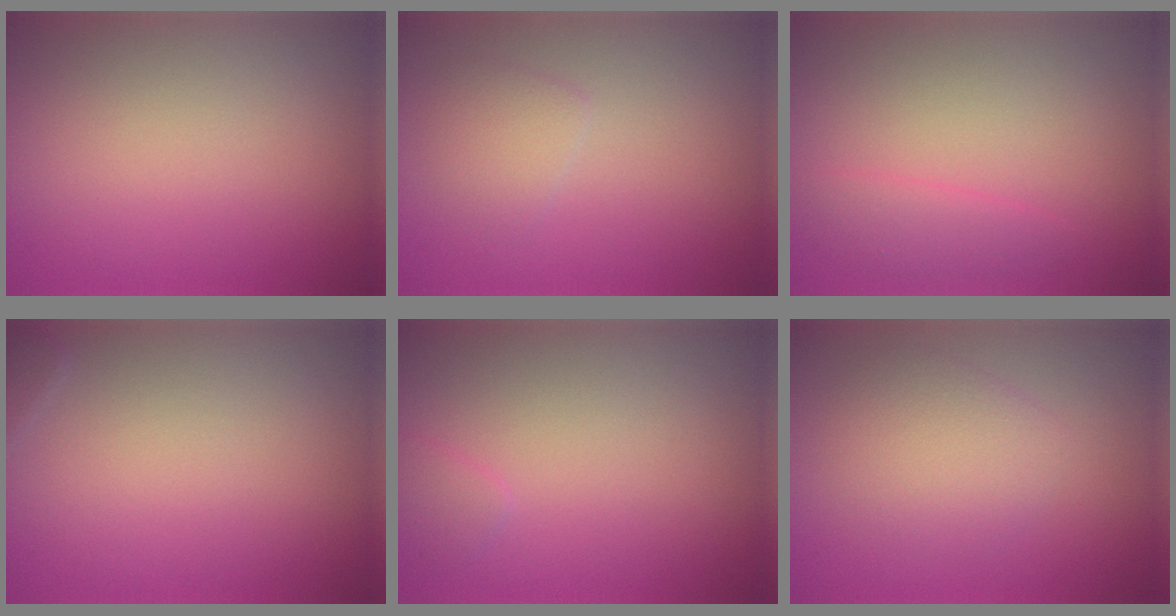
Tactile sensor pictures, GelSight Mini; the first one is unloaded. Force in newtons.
{"total": 1.8, "press": 1.8, "slide": 0.1}
{"total": 1.7, "press": 1.7, "slide": 0.2}
{"total": 0.7, "press": 0.7, "slide": 0.0}
{"total": 0.8, "press": 0.8, "slide": 0.1}
{"total": 3.1, "press": 3.1, "slide": 0.0}